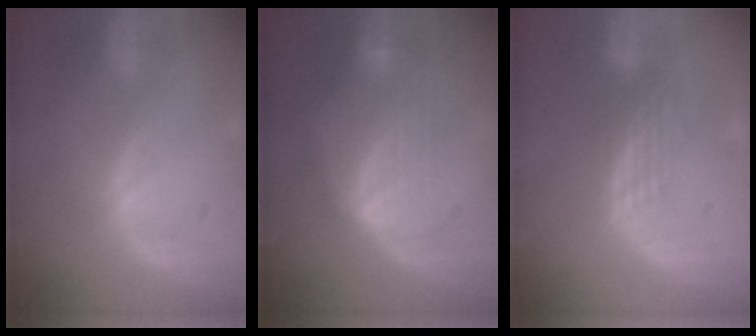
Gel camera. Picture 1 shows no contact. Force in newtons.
{"total": 7.3, "press": 7.2, "slide": 1.3}
{"total": 3.1, "press": 2.6, "slide": 1.7}